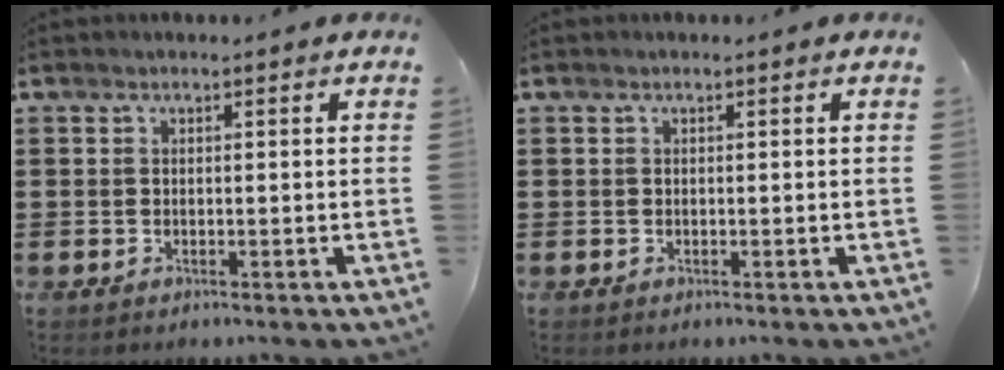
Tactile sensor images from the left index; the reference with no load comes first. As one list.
[{"total": 0.0}]